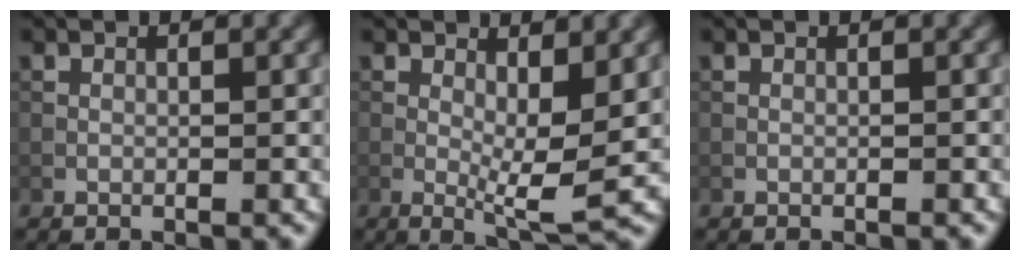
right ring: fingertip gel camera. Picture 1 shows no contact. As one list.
[{"total": 4.8, "force": [0.5, 1.2, 4.7], "torque": [-0.076, -0.011, 0.007]}, {"total": 0.0}]